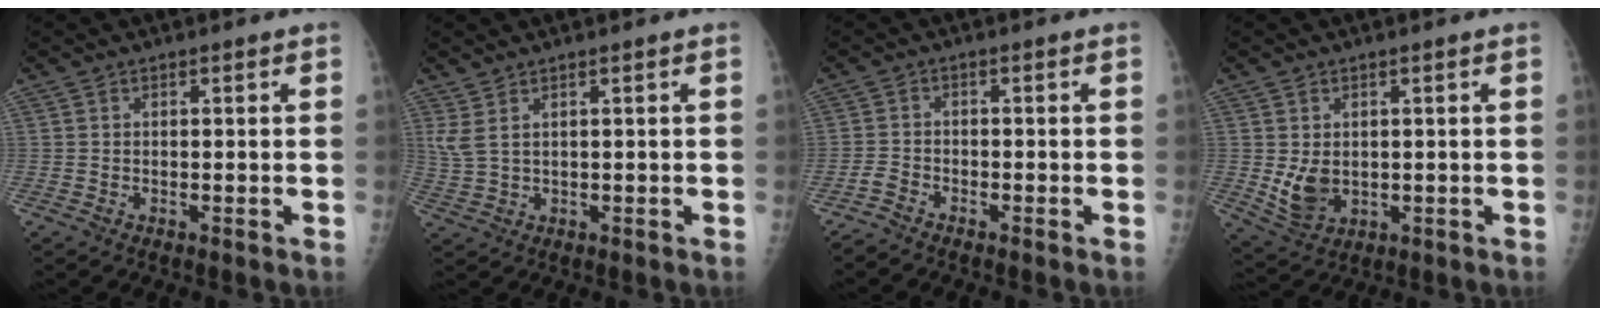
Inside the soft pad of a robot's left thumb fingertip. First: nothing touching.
{"total": 3.4, "force": [1.6, 1.3, 2.8], "torque": [-0.074, 0.001, 0.042]}
{"total": 2.0, "force": [-1.9, 0.3, 0.1], "torque": [-0.006, 0.002, -0.045]}
{"total": 5.7, "force": [0.1, 4.1, 3.9], "torque": [-0.063, -0.013, 0.021]}